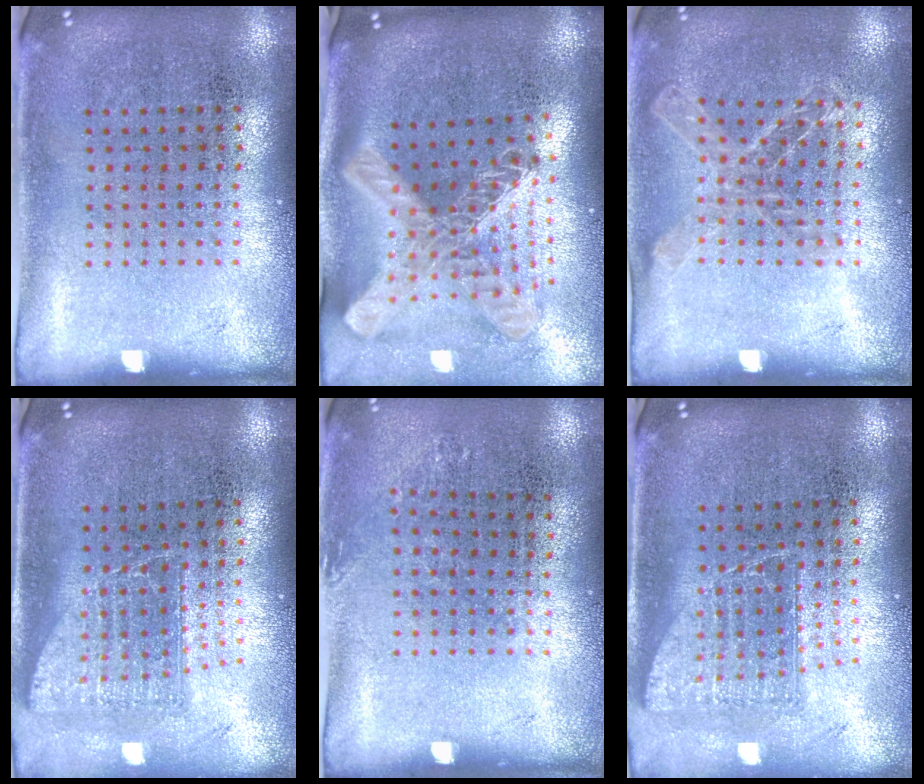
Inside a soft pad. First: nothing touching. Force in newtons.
{"total": 2.9, "press": 2.1, "slide": 2.0}
{"total": 1.1, "press": 1.1, "slide": 0.1}
{"total": 1.7, "press": 1.3, "slide": 1.0}
{"total": 0.8, "press": 0.7, "slide": 0.3}
{"total": 1.4, "press": 1.1, "slide": 0.9}